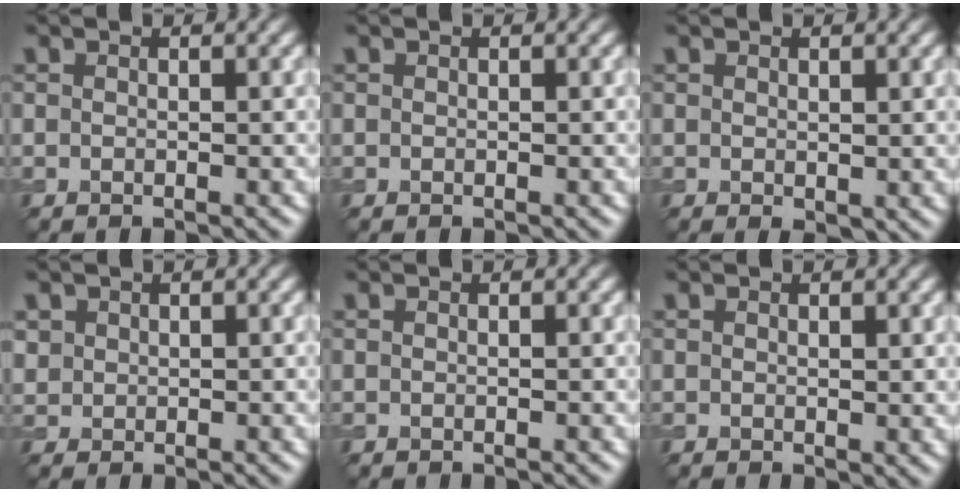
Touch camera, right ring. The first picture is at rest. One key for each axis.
{"total": 0.0}
{"total": 1.0, "fx": 0.2, "fy": 0.6, "fz": 0.8, "tx": -0.011, "ty": -0.004, "tz": 0.007}
{"total": 1.1, "fx": 0.5, "fy": 1.0, "fz": 0.1, "tx": 0.000, "ty": -0.004, "tz": 0.014}
{"total": 0.0}
{"total": 0.8, "fx": 0.4, "fy": 0.4, "fz": 0.6, "tx": -0.005, "ty": -0.001, "tz": 0.007}